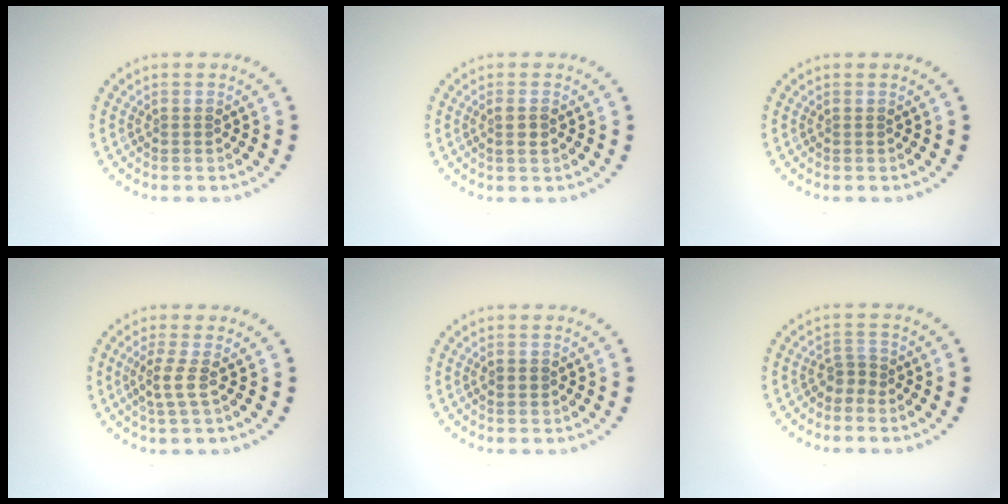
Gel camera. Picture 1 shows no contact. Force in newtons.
{"total": 1.3, "press": 1.1, "slide": 0.6}
{"total": 0.0}
{"total": 1.9, "press": 1.3, "slide": 1.3}
{"total": 1.1, "press": 1.1, "slide": 0.1}
{"total": 1.5, "press": 1.0, "slide": 1.1}